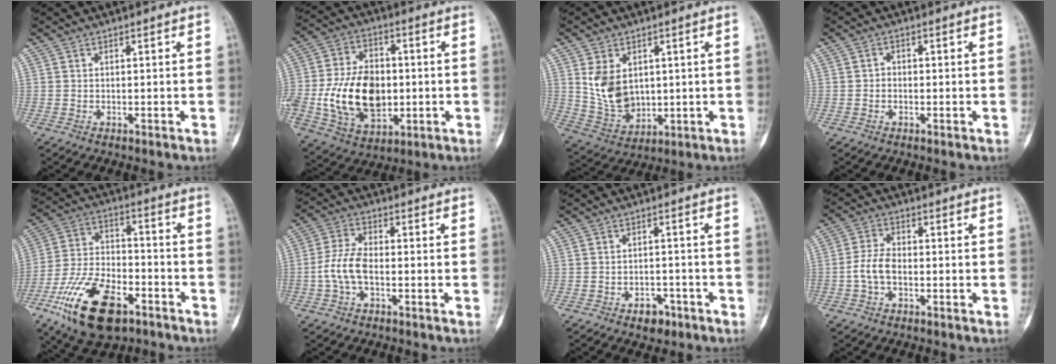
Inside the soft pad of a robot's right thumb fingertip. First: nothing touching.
{"total": 18.6, "force": [-2.0, 12.7, 13.4], "torque": [-0.218, 0.009, -0.020]}
{"total": 10.1, "force": [2.0, 7.4, 6.5], "torque": [-0.087, -0.014, 0.058]}
{"total": 1.5, "force": [-0.5, 1.3, 0.5], "torque": [0.006, 0.007, -0.016]}
{"total": 19.8, "force": [-10.7, 9.9, 13.4], "torque": [-0.240, 0.051, -0.188]}
{"total": 7.1, "force": [-1.8, 4.1, 5.6], "torque": [-0.119, 0.022, -0.043]}
{"total": 4.4, "force": [-2.8, 2.8, 2.0], "torque": [-0.009, 0.025, -0.036]}
{"total": 5.5, "force": [-1.6, 3.6, 3.9], "torque": [-0.075, 0.019, -0.038]}